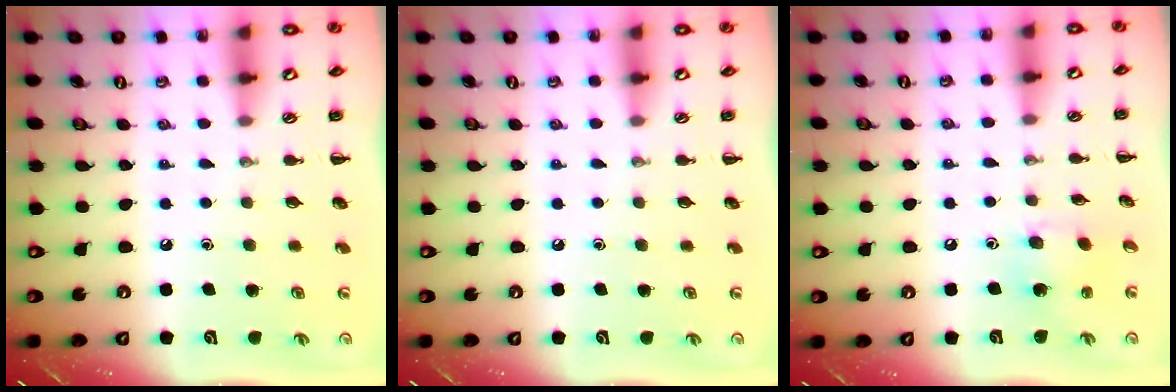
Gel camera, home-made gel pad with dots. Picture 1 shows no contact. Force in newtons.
{"total": 0.0}
{"total": 5.0, "press": 4.9, "slide": 1.0}